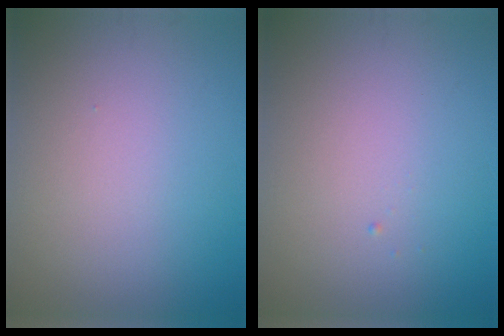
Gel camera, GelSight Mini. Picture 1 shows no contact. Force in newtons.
{"total": 0.0}